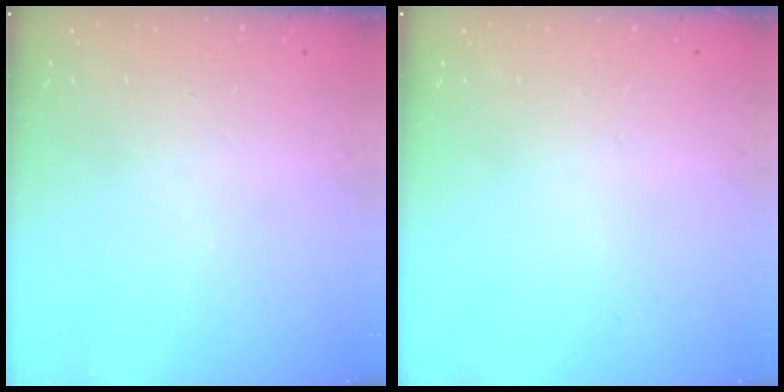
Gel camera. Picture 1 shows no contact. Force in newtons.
{"total": 0.0}